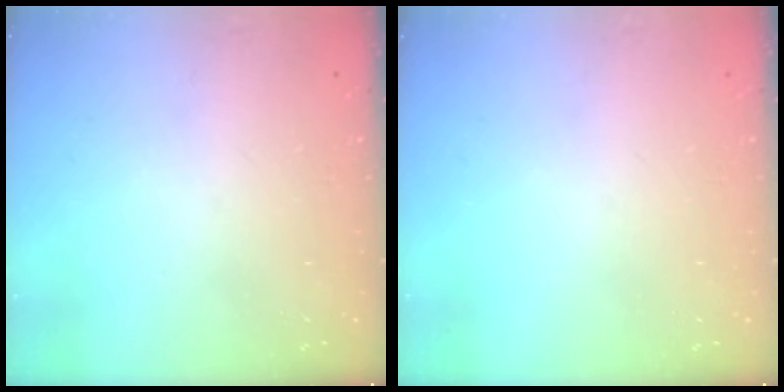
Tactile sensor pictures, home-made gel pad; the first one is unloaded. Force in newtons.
{"total": 0.0}